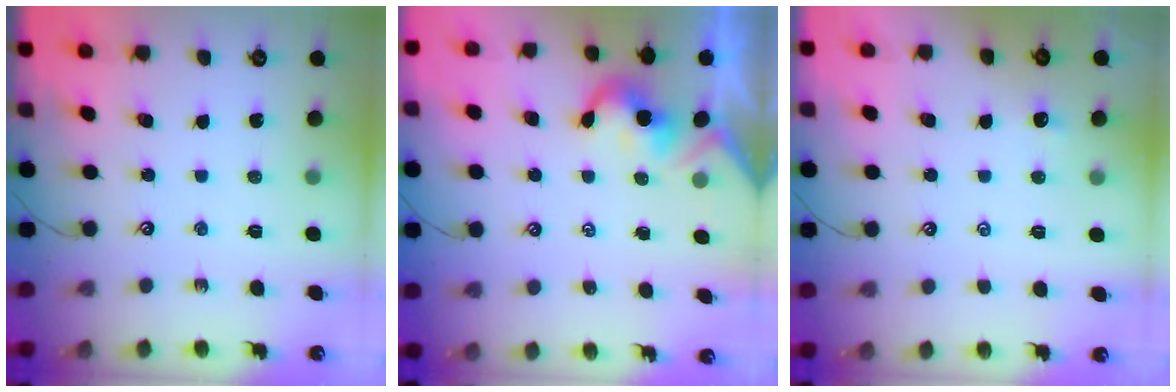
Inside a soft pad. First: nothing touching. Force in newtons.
{"total": 2.1, "press": 2.0, "slide": 0.5}
{"total": 2.6, "press": 2.6, "slide": 0.2}